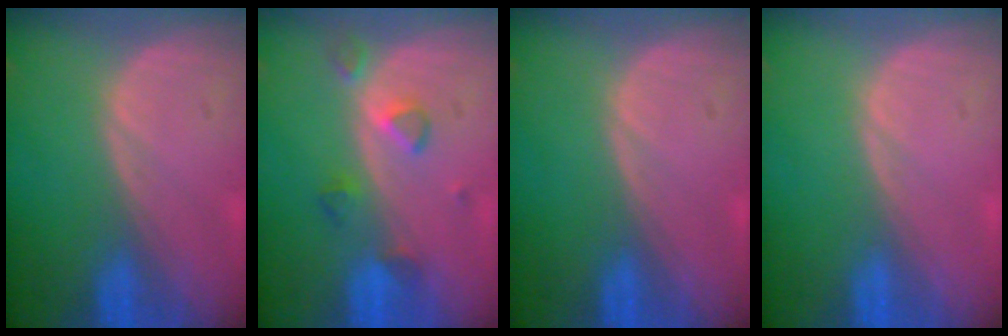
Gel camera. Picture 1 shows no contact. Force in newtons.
{"total": 3.8, "press": 3.7, "slide": 0.8}
{"total": 0.0}
{"total": 0.0}